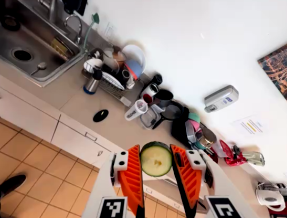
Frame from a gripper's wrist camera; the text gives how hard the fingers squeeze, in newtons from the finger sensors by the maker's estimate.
{"total": 8.0, "left": 7.9, "right": 8.1}